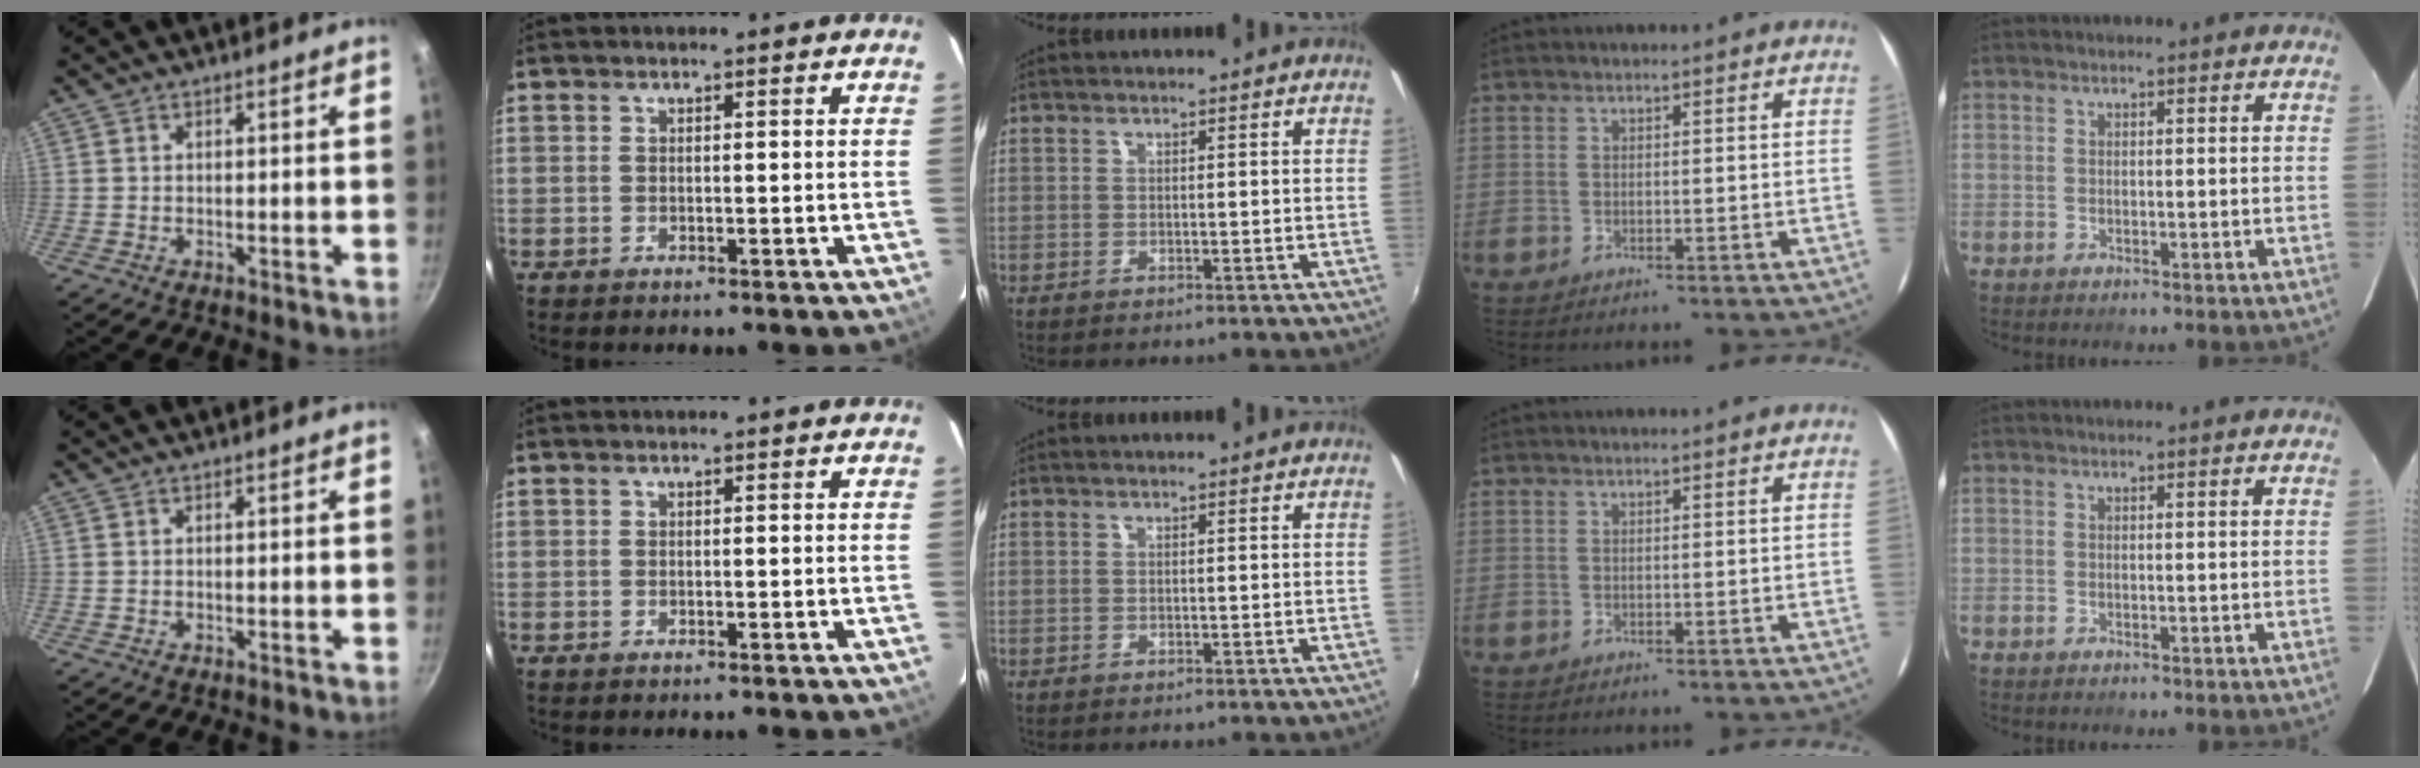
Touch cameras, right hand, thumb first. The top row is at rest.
{}